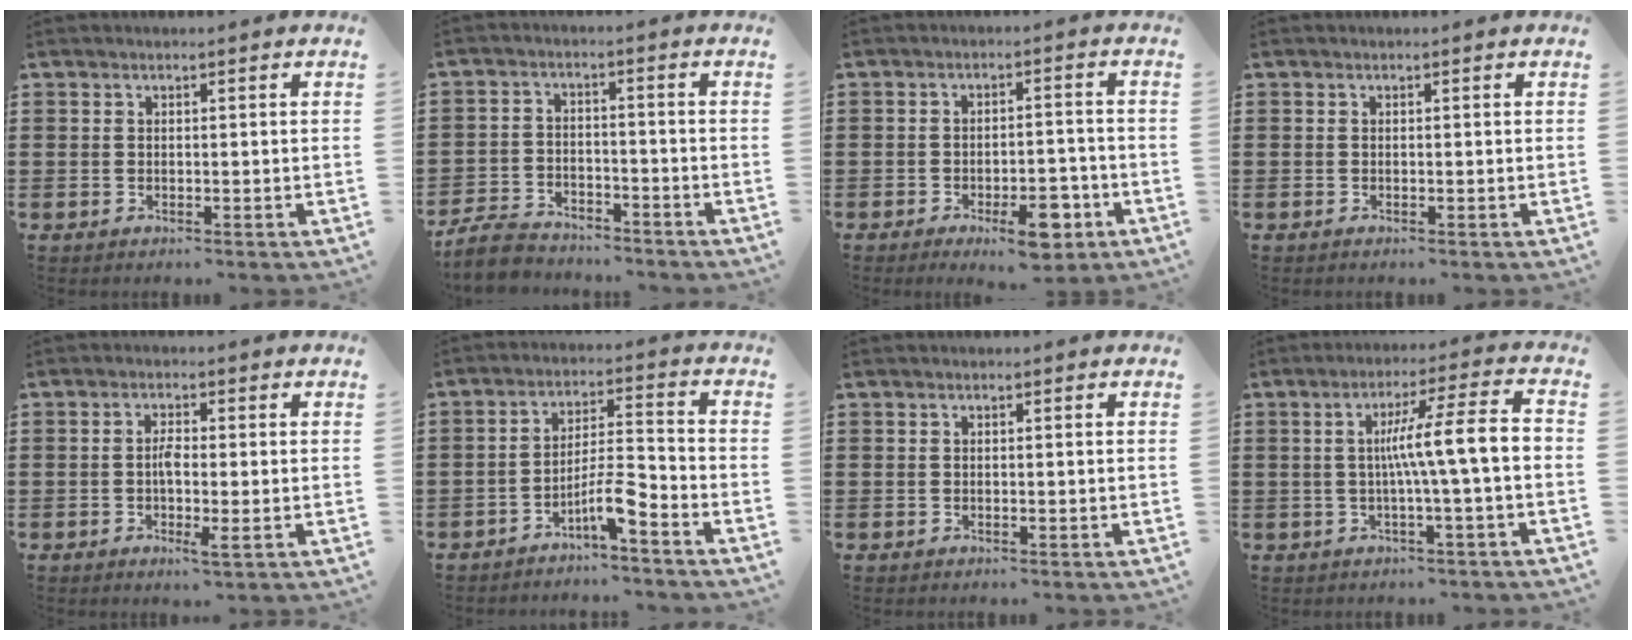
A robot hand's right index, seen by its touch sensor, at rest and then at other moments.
{"total": 5.7, "force": [-5.4, 1.3, 1.3], "torque": [-0.047, 0.002, -0.111]}
{"total": 6.5, "force": [-3.7, 2.3, 4.8], "torque": [-0.069, 0.008, -0.056]}
{"total": 0.0}
{"total": 3.3, "force": [-0.4, 0.8, 3.2], "torque": [-0.066, -0.002, -0.010]}
{"total": 6.6, "force": [-4.5, 0.6, 4.8], "torque": [-0.095, -0.001, -0.087]}
{"total": 0.0}
{"total": 8.3, "force": [-0.6, -0.3, 8.3], "torque": [-0.151, 0.001, -0.018]}